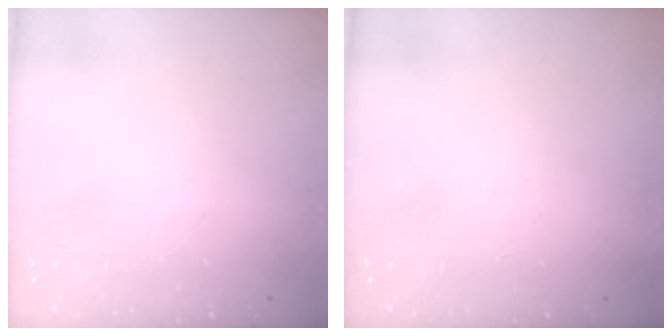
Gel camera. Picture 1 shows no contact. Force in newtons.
{"total": 1.7, "press": 1.7, "slide": 0.1}